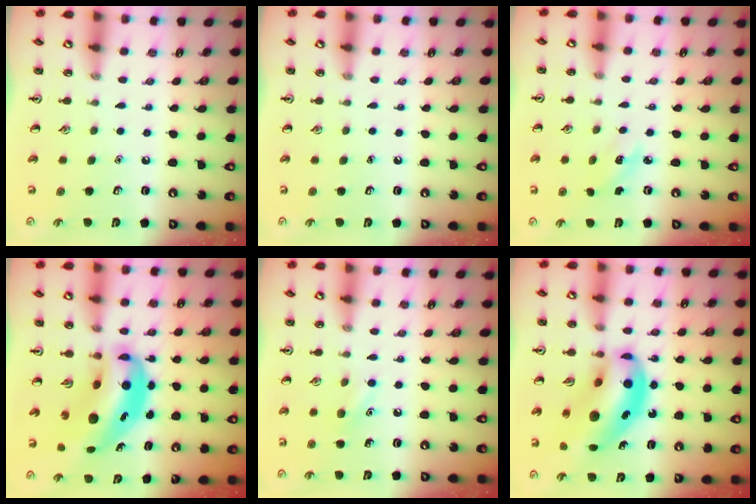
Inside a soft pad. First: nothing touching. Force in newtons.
{"total": 0.0}
{"total": 3.1, "press": 2.9, "slide": 1.2}
{"total": 11.1, "press": 10.7, "slide": 2.9}
{"total": 6.6, "press": 6.3, "slide": 2.0}
{"total": 16.9, "press": 16.1, "slide": 5.0}